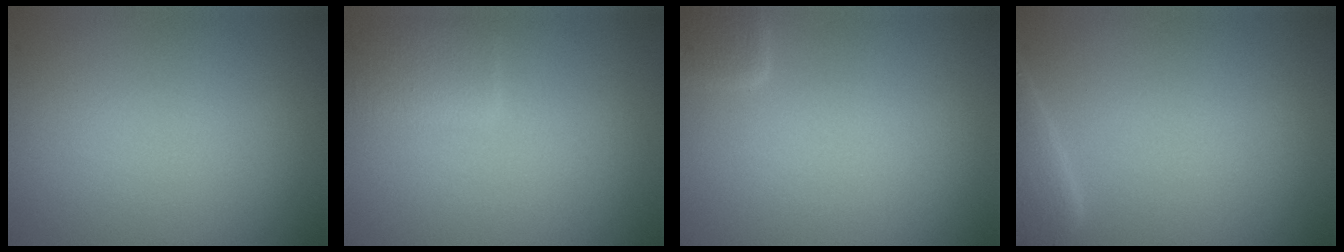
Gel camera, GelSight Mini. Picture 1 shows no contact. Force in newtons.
{"total": 2.0, "press": 2.0, "slide": 0.1}
{"total": 1.5, "press": 1.5, "slide": 0.1}
{"total": 2.8, "press": 2.8, "slide": 0.2}